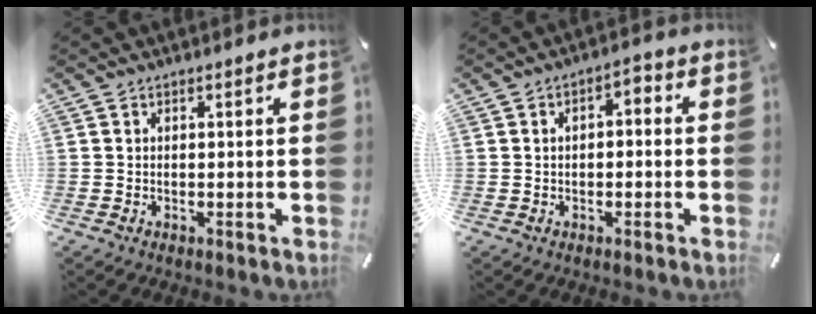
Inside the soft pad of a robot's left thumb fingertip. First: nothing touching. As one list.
[{"total": 3.4, "force": [-1.1, 2.2, 2.3], "torque": [-0.035, 0.013, -0.025]}]